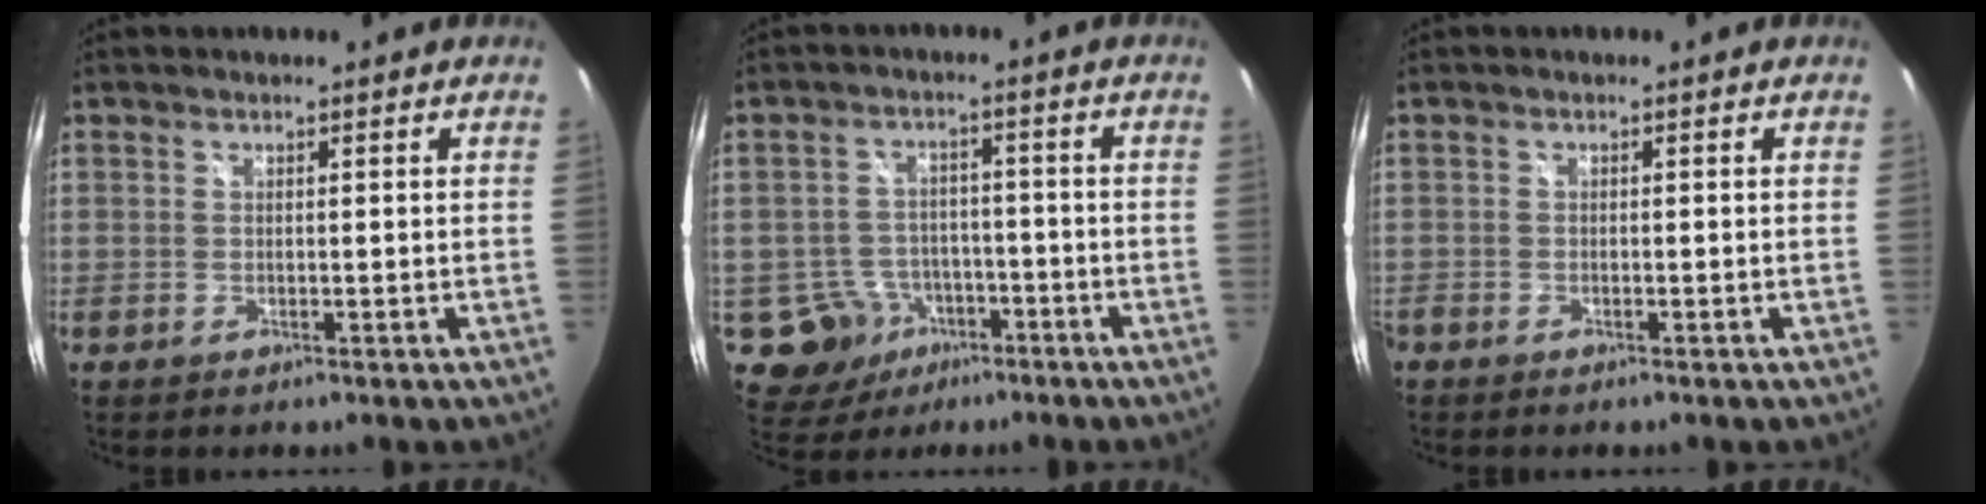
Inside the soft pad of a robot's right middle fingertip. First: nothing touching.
{"total": 8.2, "force": [-4.3, 6.8, 1.9], "torque": [-0.053, 0.014, -0.051]}
{"total": 0.8, "force": [-0.8, 0.3, 0.1], "torque": [-0.005, -0.003, -0.020]}